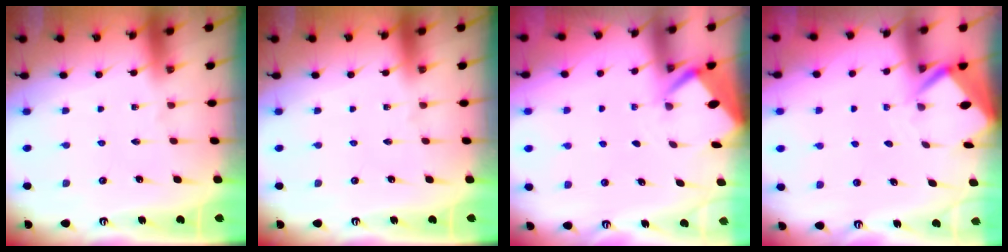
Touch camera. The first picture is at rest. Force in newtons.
{"total": 0.0}
{"total": 2.7, "press": 2.7, "slide": 0.3}
{"total": 2.8, "press": 2.8, "slide": 0.1}